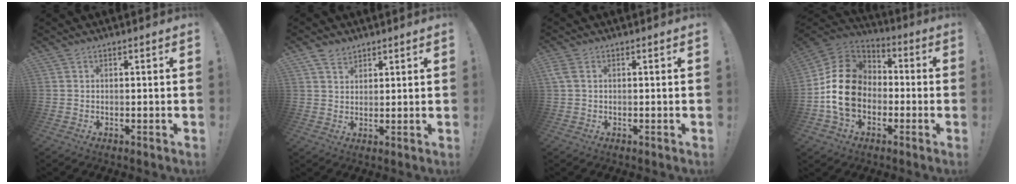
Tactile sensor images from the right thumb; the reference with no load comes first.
{"total": 4.1, "force": [3.1, 2.6, 1.1], "torque": [-0.024, -0.011, 0.058]}
{"total": 2.4, "force": [0.8, 1.4, 1.8], "torque": [-0.043, 0.007, 0.017]}
{"total": 17.9, "force": [-1.9, 14.1, 10.9], "torque": [-0.194, 0.029, -0.024]}